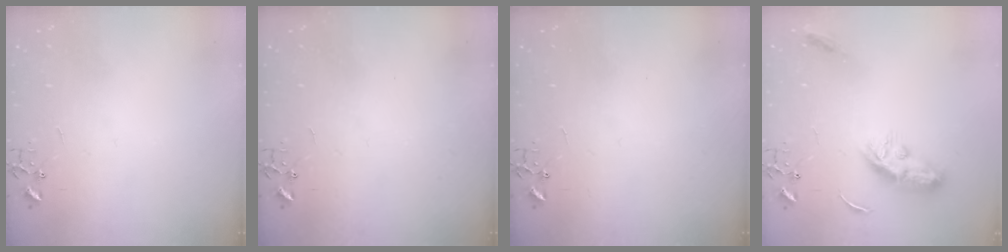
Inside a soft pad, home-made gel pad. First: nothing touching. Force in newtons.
{"total": 0.0}
{"total": 0.0}
{"total": 10.4, "press": 10.4, "slide": 0.1}